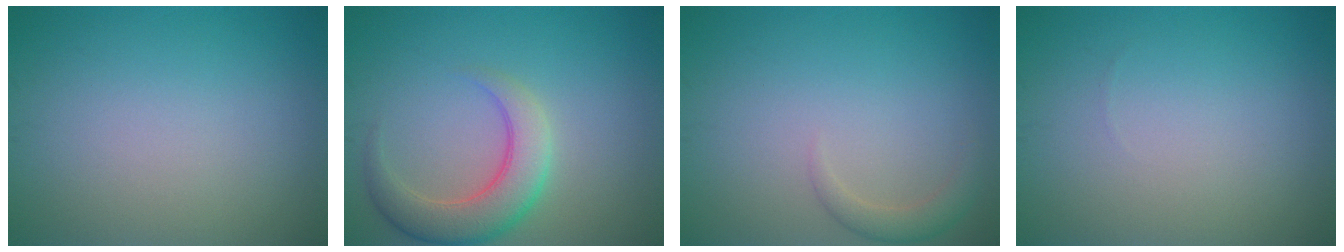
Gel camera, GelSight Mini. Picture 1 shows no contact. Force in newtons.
{"total": 4.9, "press": 4.9, "slide": 0.5}
{"total": 1.7, "press": 1.7, "slide": 0.1}
{"total": 0.0}